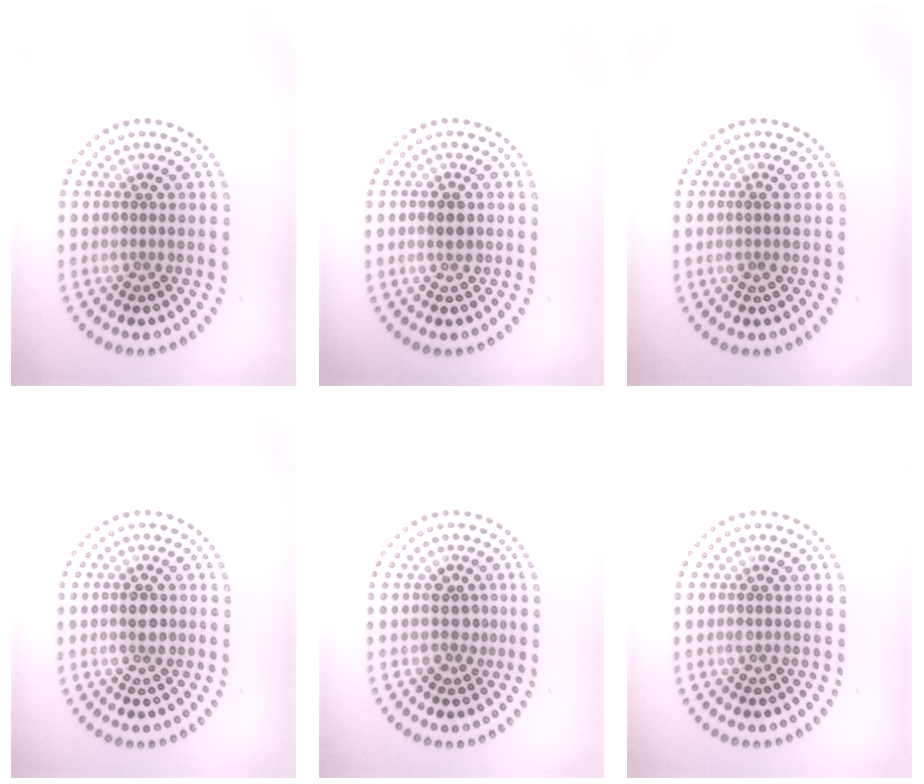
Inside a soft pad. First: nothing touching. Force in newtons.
{"total": 1.9, "press": 1.9, "slide": 0.1}
{"total": 0.9, "press": 0.8, "slide": 0.4}
{"total": 2.3, "press": 2.3, "slide": 0.1}
{"total": 1.6, "press": 1.4, "slide": 0.8}
{"total": 0.5, "press": 0.5, "slide": 0.1}